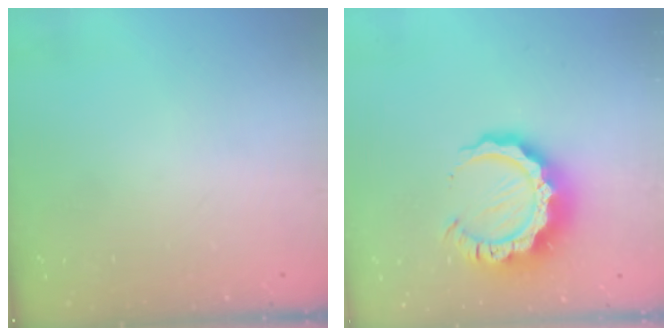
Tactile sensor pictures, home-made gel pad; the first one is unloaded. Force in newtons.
{"total": 13.1, "press": 13.0, "slide": 1.2}